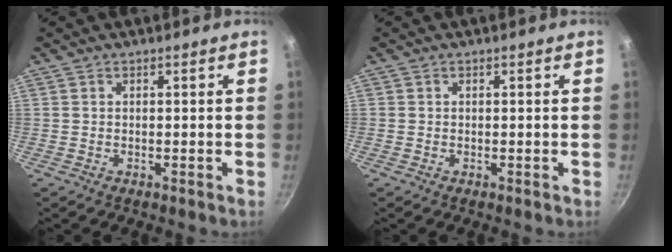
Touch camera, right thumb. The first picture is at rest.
{"total": 0.0}